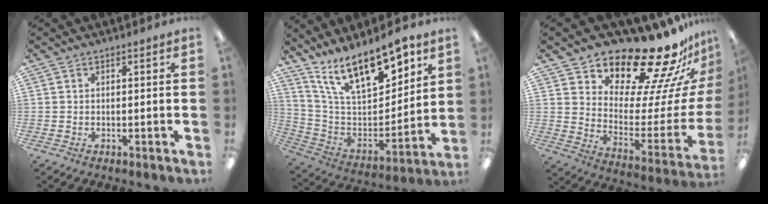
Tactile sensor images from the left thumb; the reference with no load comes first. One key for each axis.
{"total": 17.9, "fx": 13.1, "fy": 6.9, "fz": 10.0, "tx": -0.180, "ty": -0.083, "tz": 0.232}
{"total": 22.4, "fx": 19.6, "fy": 6.4, "fz": 8.8, "tx": -0.118, "ty": -0.167, "tz": 0.333}